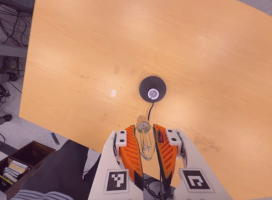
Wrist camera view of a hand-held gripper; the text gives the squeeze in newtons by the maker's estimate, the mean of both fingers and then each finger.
{"total": 21.3, "left": 24.6, "right": 18.0}